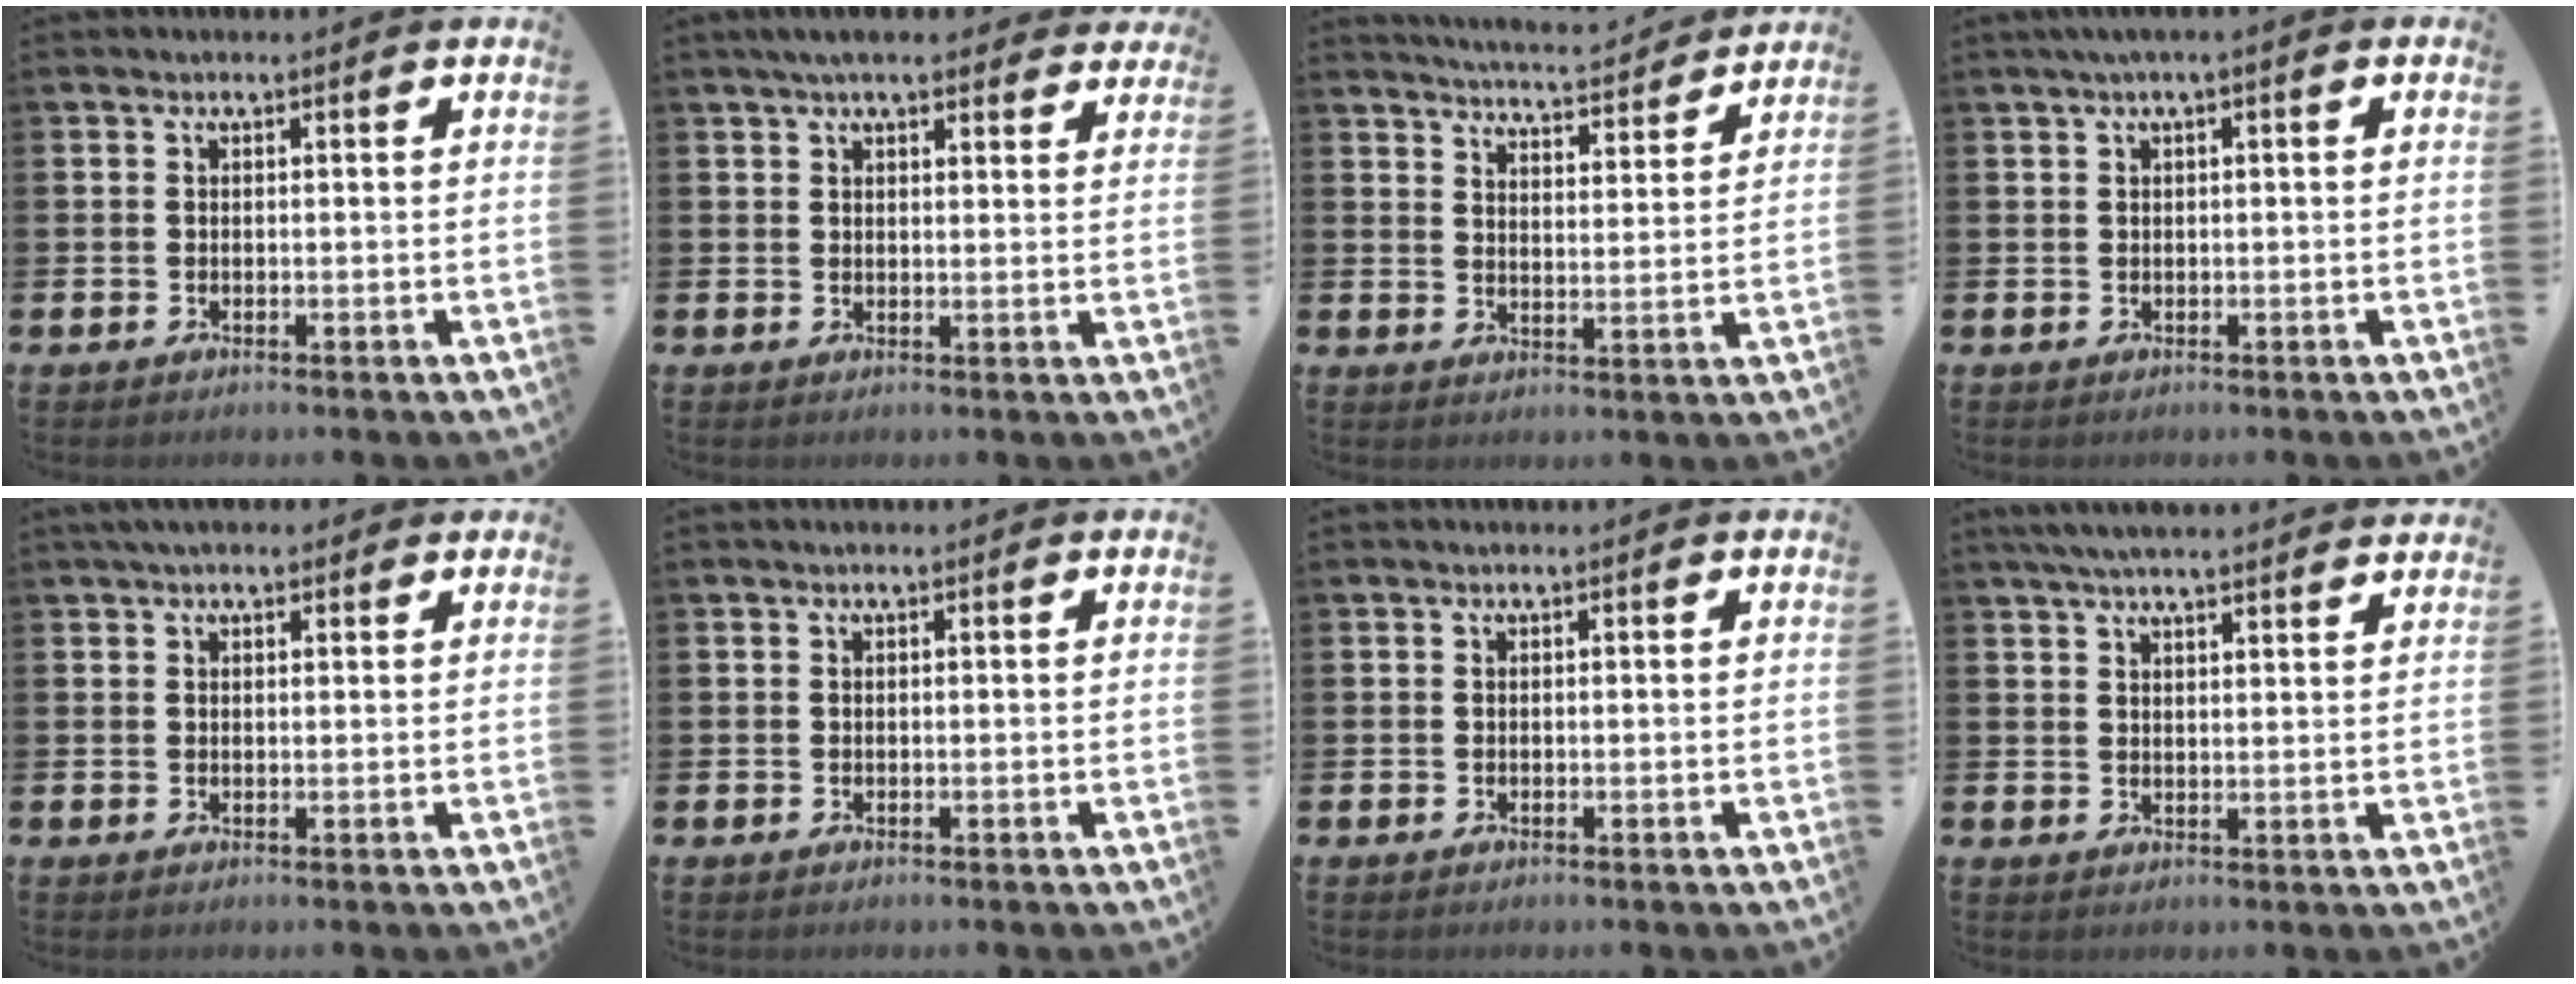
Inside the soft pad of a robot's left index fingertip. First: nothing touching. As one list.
[{"total": 4.6, "force": [4.0, 1.2, 2.0], "torque": [-0.035, -0.009, 0.071]}, {"total": 5.1, "force": [5.0, 0.1, 0.3], "torque": [-0.013, -0.041, 0.085]}, {"total": 1.3, "force": [0.2, 0.1, 1.2], "torque": [-0.019, 0.000, 0.003]}, {"total": 2.3, "force": [2.0, 1.1, 0.7], "torque": [-0.007, 0.001, 0.033]}, {"total": 0.0}, {"total": 0.0}, {"total": 4.8, "force": [4.6, 0.3, 1.5], "torque": [-0.036, -0.014, 0.083]}]